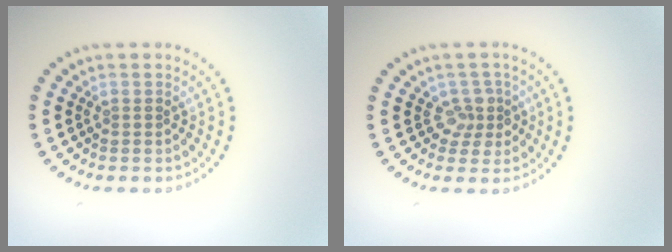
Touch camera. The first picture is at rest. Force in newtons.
{"total": 2.1, "press": 1.7, "slide": 1.3}